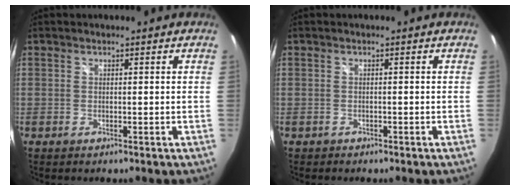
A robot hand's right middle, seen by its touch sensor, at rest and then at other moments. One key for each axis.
{"total": 0.6, "fx": -0.5, "fy": 0.4, "fz": 0.0, "tx": -0.004, "ty": -0.001, "tz": -0.008}